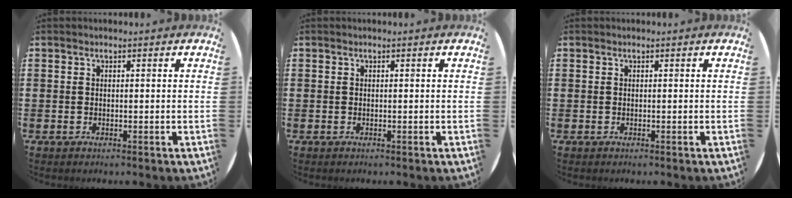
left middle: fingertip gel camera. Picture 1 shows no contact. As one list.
[{"total": 0.0}, {"total": 0.0}]